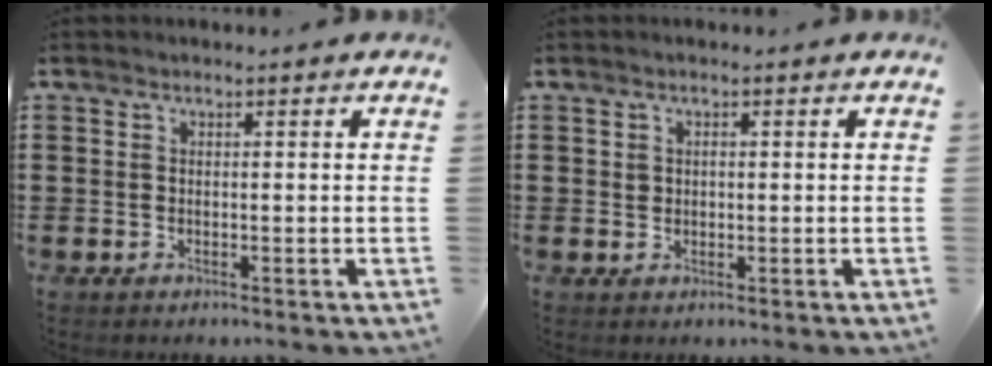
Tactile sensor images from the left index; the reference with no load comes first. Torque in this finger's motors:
{"motor_torque": [1.03, 1.11, -0.01, -0.01]}